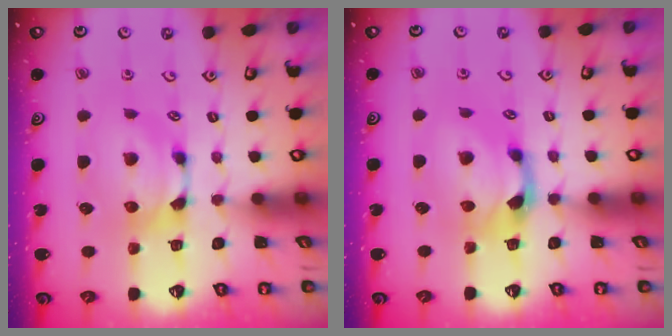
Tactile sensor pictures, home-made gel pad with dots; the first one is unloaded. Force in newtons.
{"total": 1.2, "press": 0.5, "slide": 1.1}